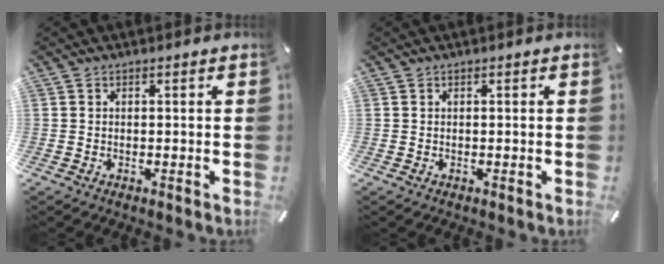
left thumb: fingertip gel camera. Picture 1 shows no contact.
{"total": 0.0}